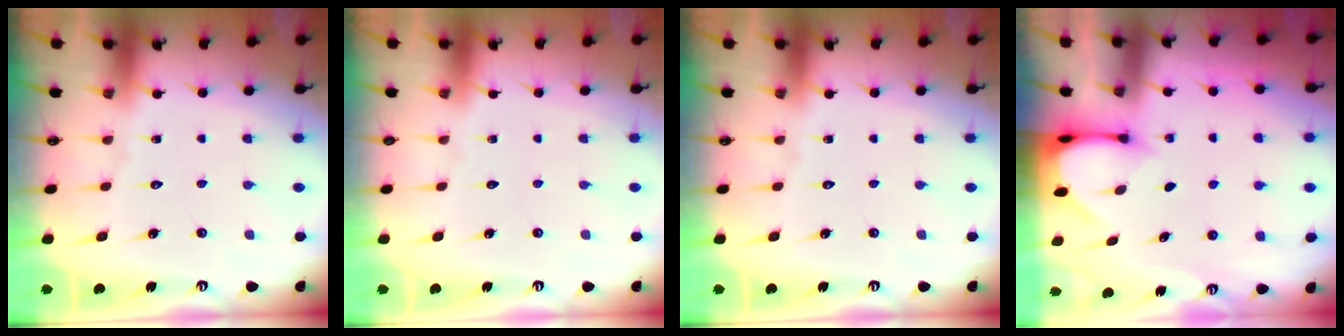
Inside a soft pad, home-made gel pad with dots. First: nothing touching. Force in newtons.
{"total": 0.0}
{"total": 0.0}
{"total": 3.0, "press": 3.0, "slide": 0.3}